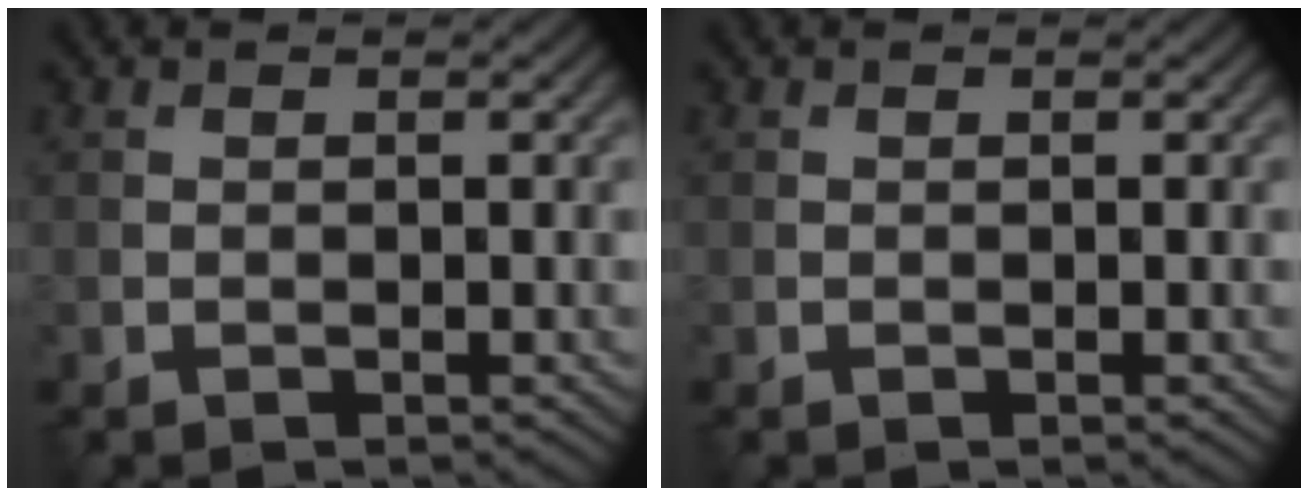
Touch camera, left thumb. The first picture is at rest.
{"total": 0.0}